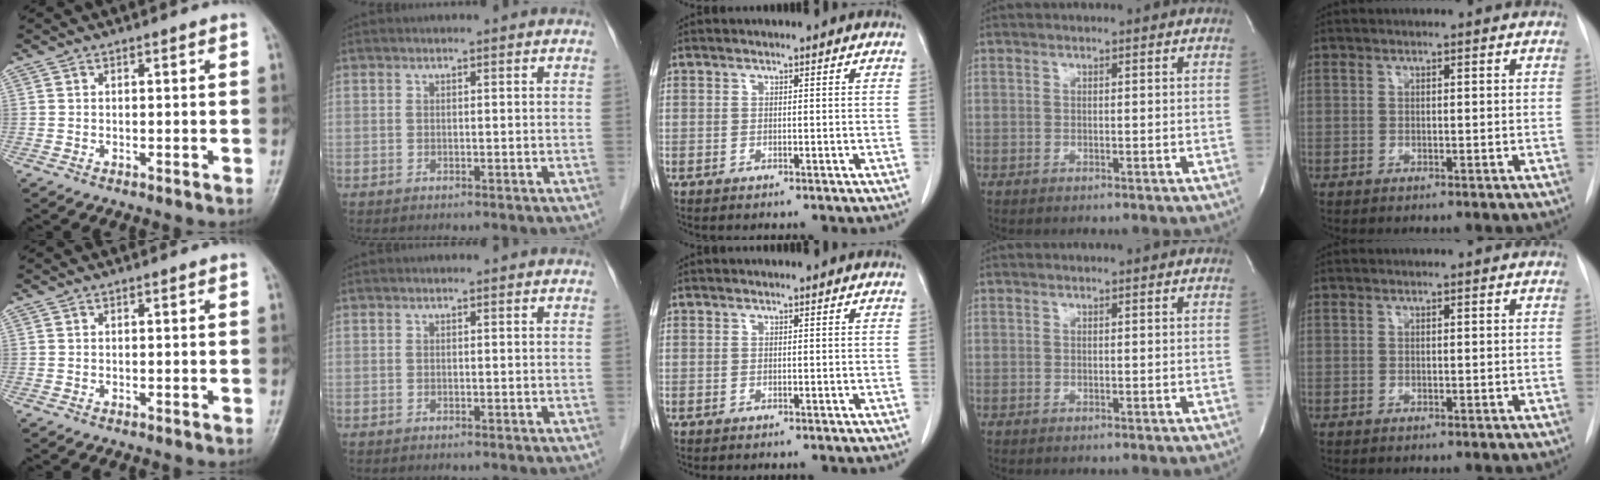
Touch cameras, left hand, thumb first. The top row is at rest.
{}